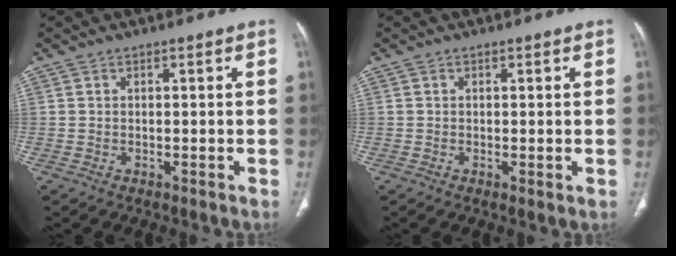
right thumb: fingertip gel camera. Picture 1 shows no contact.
{"total": 0.8, "force": [0.0, 0.2, 0.8], "torque": [-0.017, -0.005, -0.001]}